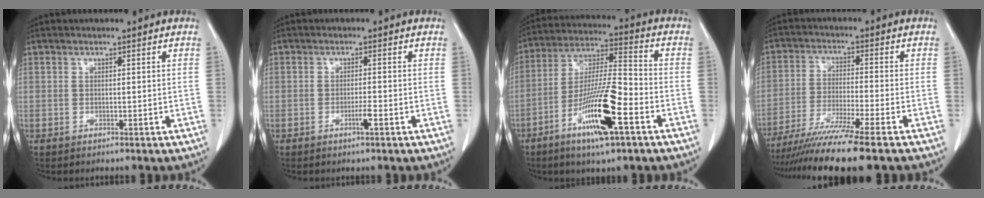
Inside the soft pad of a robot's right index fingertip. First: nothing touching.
{"total": 1.7, "force": [-0.8, 0.0, 1.5], "torque": [-0.028, -0.003, -0.015]}
{"total": 14.7, "force": [-6.7, 1.8, 12.9], "torque": [-0.245, -0.012, -0.121]}
{"total": 12.3, "force": [-10.0, -1.6, 7.0], "torque": [-0.106, -0.036, -0.161]}